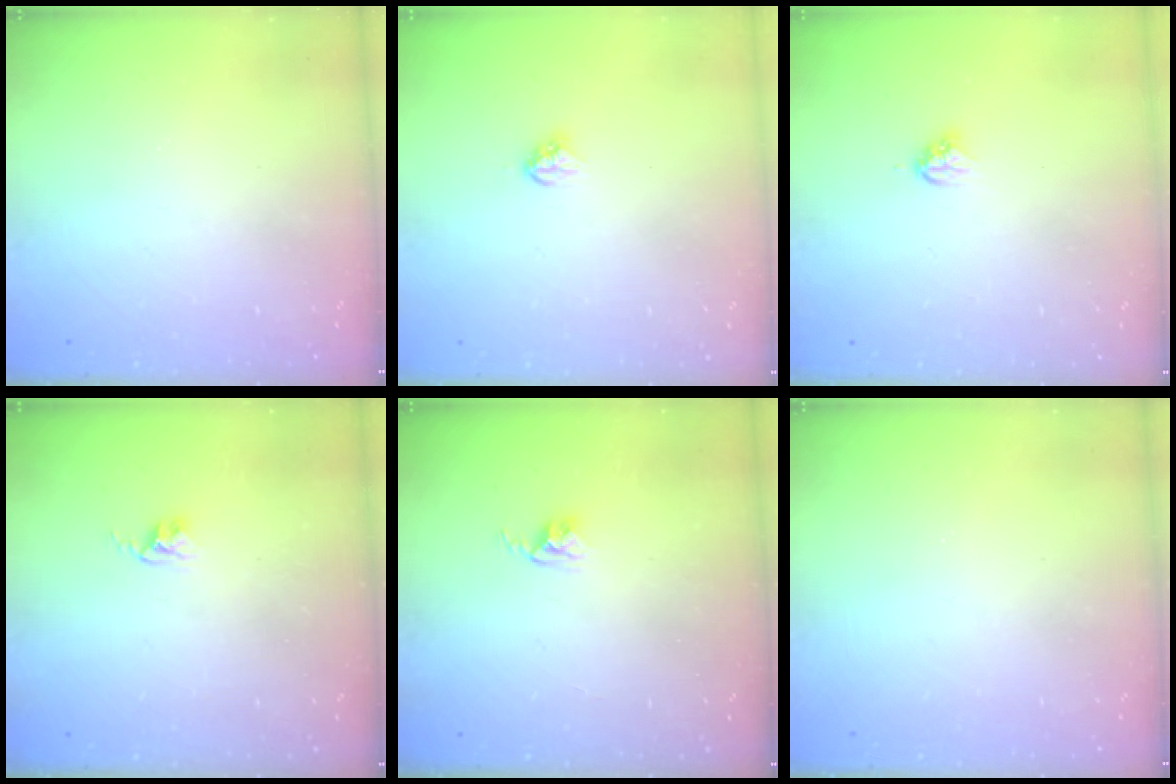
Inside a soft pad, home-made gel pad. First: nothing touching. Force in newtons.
{"total": 3.7, "press": 3.6, "slide": 0.5}
{"total": 3.8, "press": 3.8, "slide": 0.3}
{"total": 2.4, "press": 2.4, "slide": 0.3}
{"total": 2.8, "press": 2.7, "slide": 0.4}
{"total": 0.0}